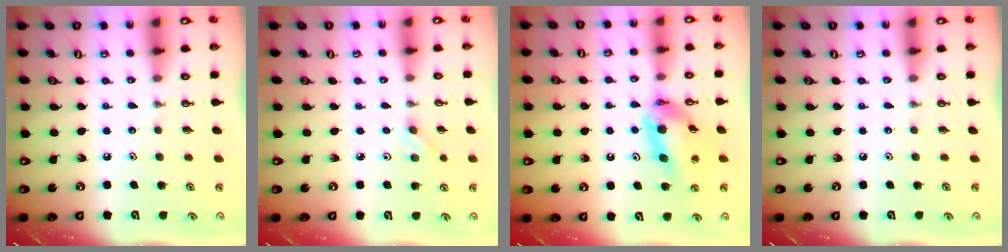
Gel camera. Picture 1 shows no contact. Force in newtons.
{"total": 2.6, "press": 2.1, "slide": 1.5}
{"total": 12.1, "press": 12.0, "slide": 1.4}
{"total": 0.0}